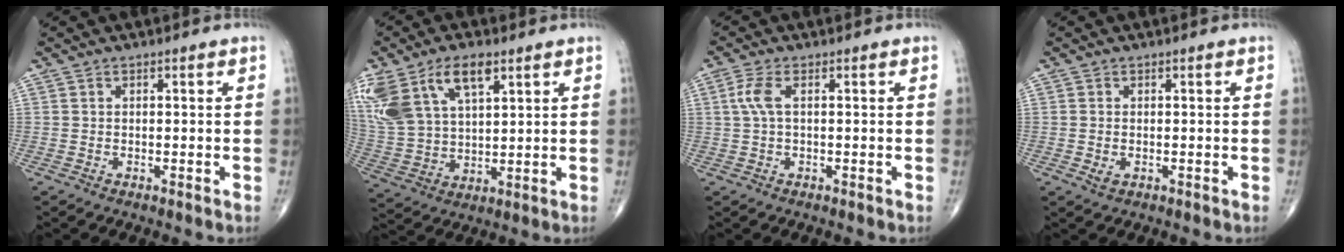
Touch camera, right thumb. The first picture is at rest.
{"total": 17.3, "force": [8.7, 9.1, 11.9], "torque": [-0.252, -0.009, 0.173]}
{"total": 3.5, "force": [0.6, 1.2, 3.2], "torque": [-0.091, 0.012, 0.012]}
{"total": 1.5, "force": [-0.2, 0.9, 1.1], "torque": [-0.023, 0.001, 0.000]}